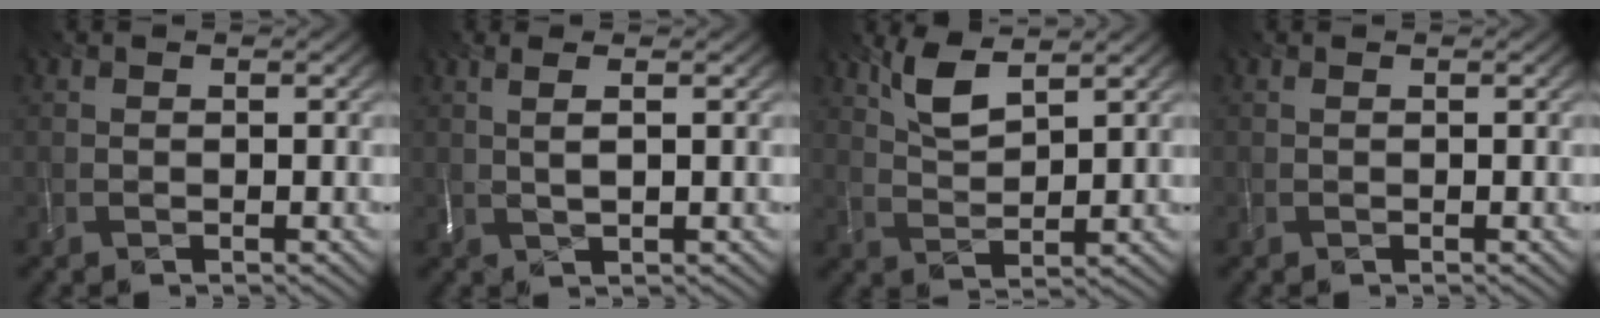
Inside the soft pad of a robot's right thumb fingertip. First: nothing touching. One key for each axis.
{"total": 2.5, "fx": 0.8, "fy": 0.3, "fz": 2.3, "tx": -0.046, "ty": 0.005, "tz": 0.017}
{"total": 4.8, "fx": 3.2, "fy": 1.4, "fz": 3.3, "tx": -0.085, "ty": -0.001, "tz": 0.068}
{"total": 0.0}